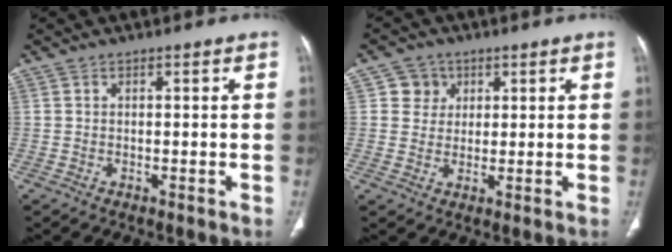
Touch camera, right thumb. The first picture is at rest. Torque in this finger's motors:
{"motor_torque": [-0.03, 0.03, 0.17, -0.17, -0.01]}